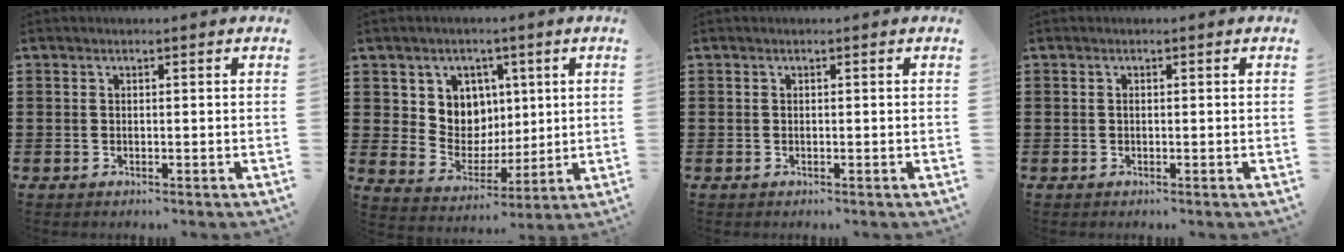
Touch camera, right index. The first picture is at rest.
{"total": 6.8, "force": [2.5, 6.3, 0.5], "torque": [-0.047, -0.016, 0.048]}
{"total": 0.0}
{"total": 0.0}